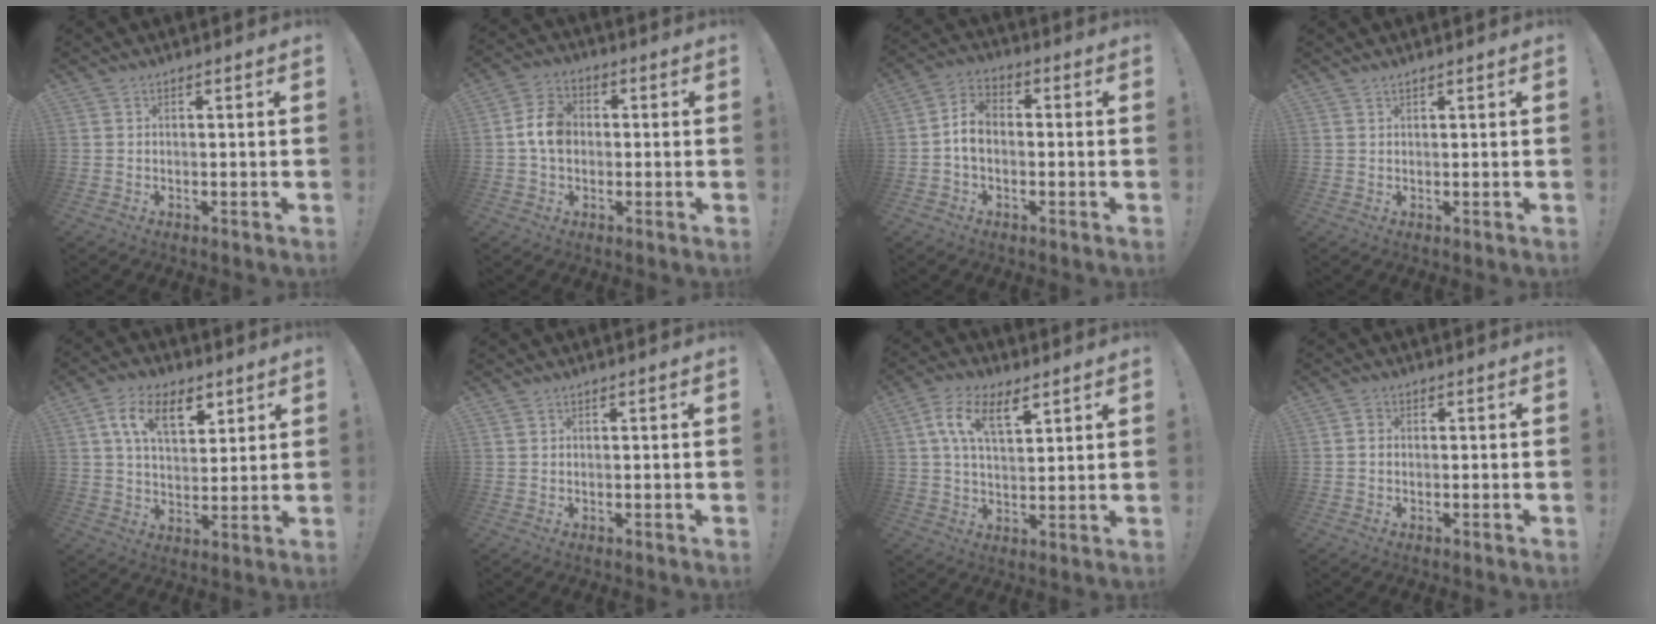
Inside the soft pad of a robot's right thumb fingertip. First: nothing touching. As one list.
[{"total": 8.7, "force": [0.1, 6.6, 5.6], "torque": [-0.089, 0.016, 0.006]}, {"total": 6.5, "force": [-0.8, 4.6, 4.4], "torque": [-0.082, 0.008, -0.013]}, {"total": 0.7, "force": [0.6, 0.0, 0.3], "torque": [-0.006, 0.000, 0.012]}, {"total": 13.0, "force": [6.0, 7.5, 8.8], "torque": [-0.134, -0.006, 0.108]}, {"total": 0.7, "force": [0.5, 0.4, 0.2], "torque": [0.001, -0.002, 0.009]}, {"total": 10.9, "force": [5.3, 5.2, 8.0], "torque": [-0.140, -0.003, 0.098]}, {"total": 1.1, "force": [-0.2, 1.0, 0.5], "torque": [-0.015, 0.006, -0.001]}]